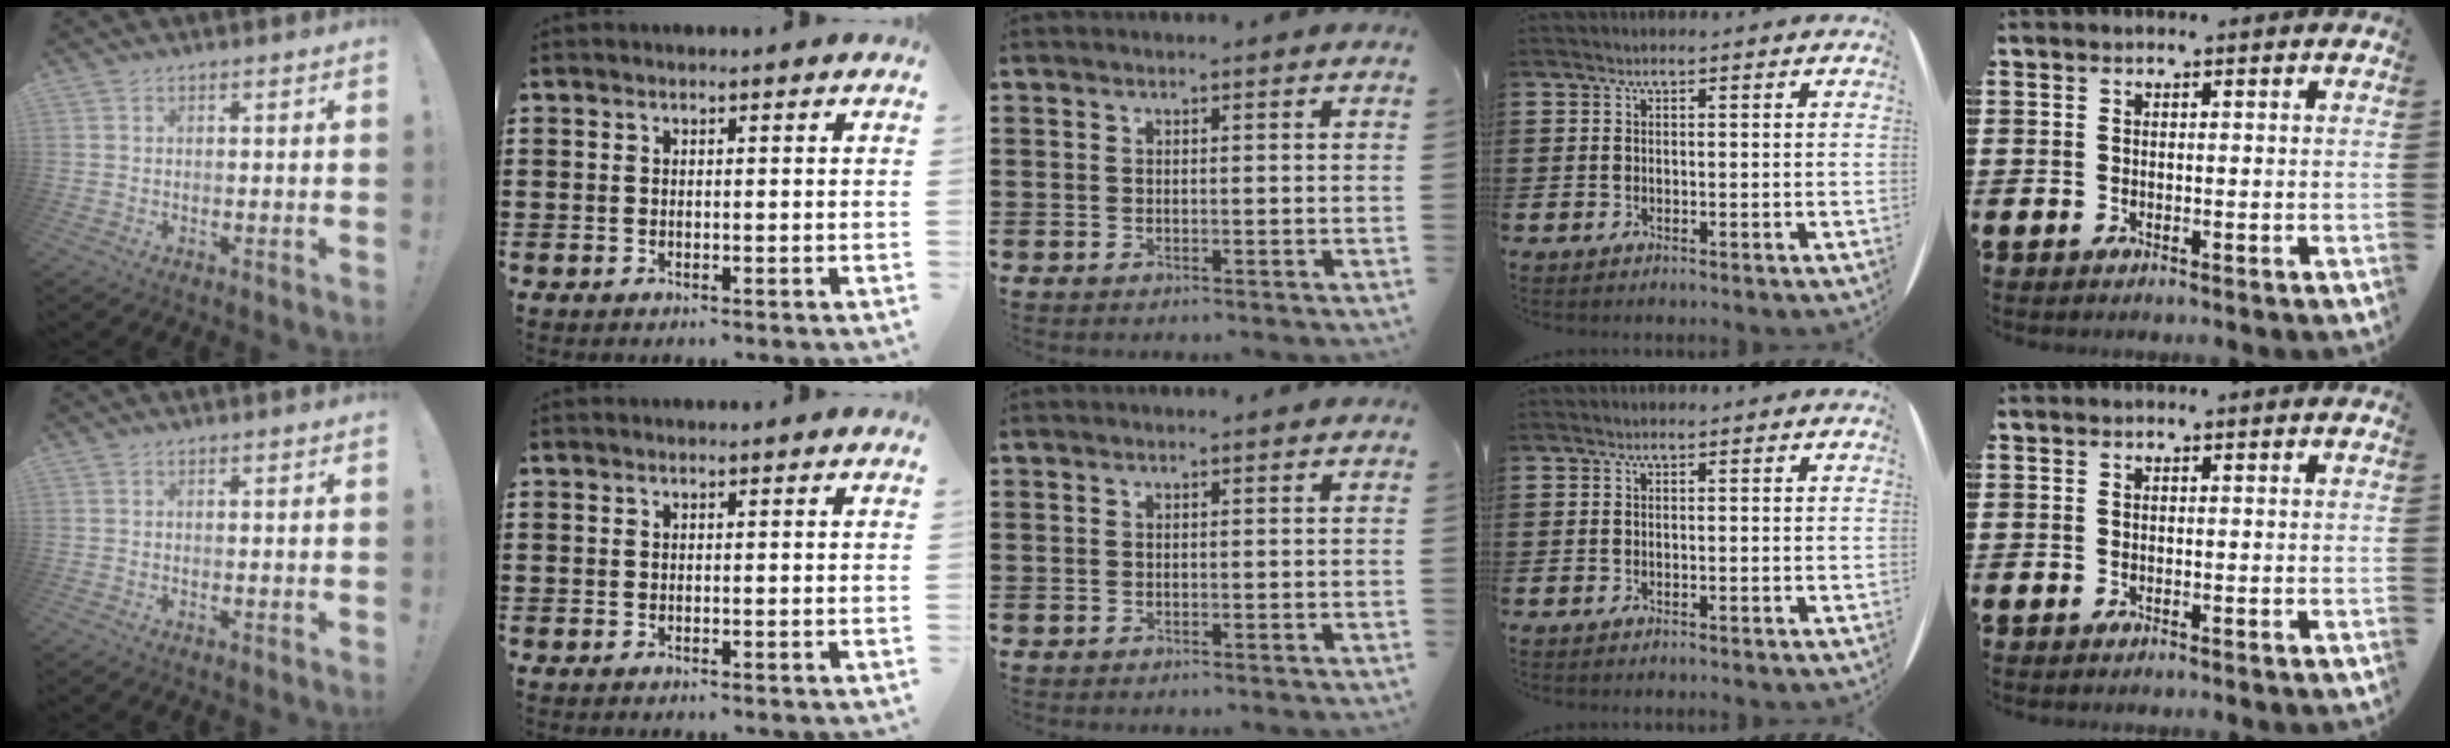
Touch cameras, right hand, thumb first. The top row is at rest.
{}